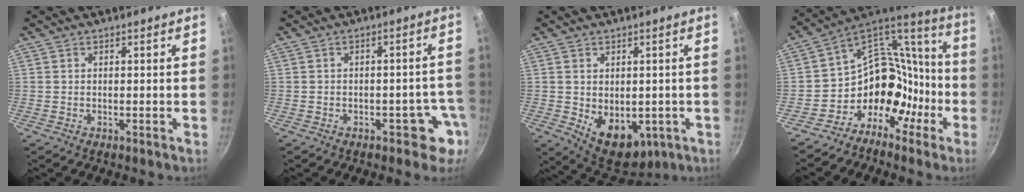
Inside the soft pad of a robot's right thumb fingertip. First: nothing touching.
{"total": 4.8, "force": [-2.5, 3.2, 2.5], "torque": [0.020, 0.039, -0.019]}
{"total": 10.5, "force": [-1.8, 7.2, 7.5], "torque": [-0.081, -0.014, -0.002]}
{"total": 16.6, "force": [-7.9, 12.9, 6.9], "torque": [-0.039, 0.117, -0.141]}